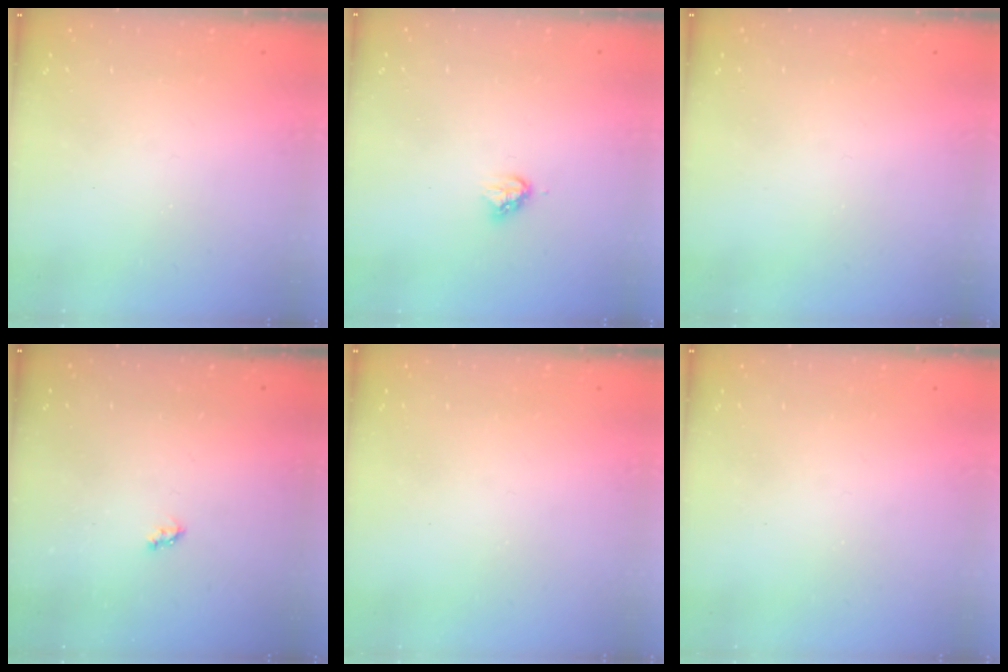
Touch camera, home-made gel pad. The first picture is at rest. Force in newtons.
{"total": 4.0, "press": 4.0, "slide": 0.4}
{"total": 0.0}
{"total": 2.7, "press": 2.7, "slide": 0.4}
{"total": 0.0}
{"total": 0.0}